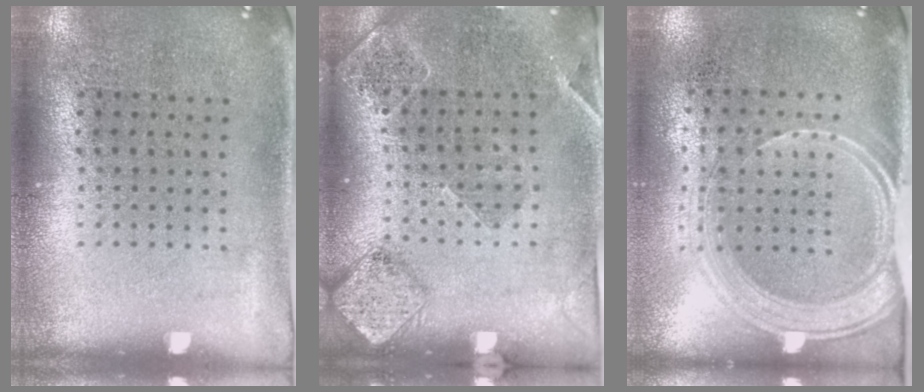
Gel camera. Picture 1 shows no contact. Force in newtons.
{"total": 1.6, "press": 1.6, "slide": 0.4}
{"total": 1.9, "press": 1.7, "slide": 0.9}